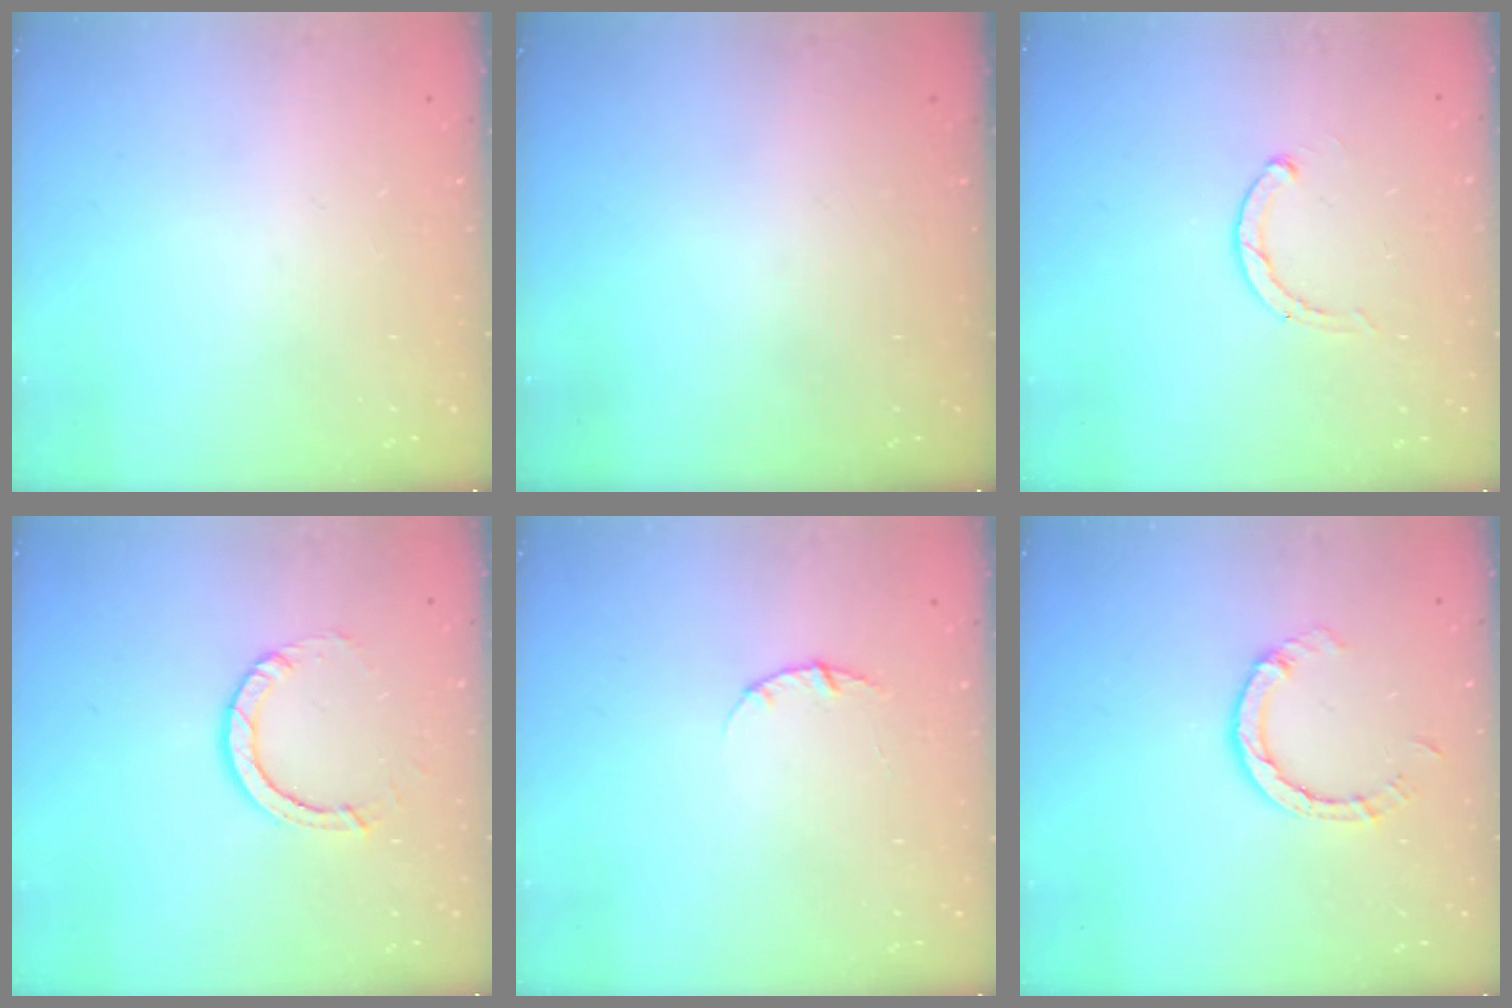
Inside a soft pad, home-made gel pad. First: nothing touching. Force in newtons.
{"total": 0.0}
{"total": 2.3, "press": 2.3, "slide": 0.3}
{"total": 4.5, "press": 4.5, "slide": 0.3}
{"total": 2.8, "press": 2.8, "slide": 0.4}
{"total": 3.9, "press": 3.9, "slide": 0.2}